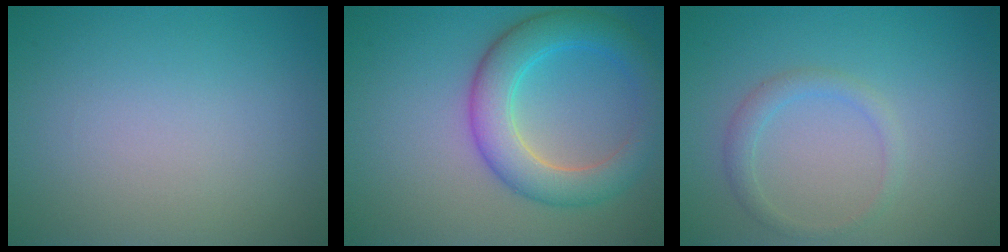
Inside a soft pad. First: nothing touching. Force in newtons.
{"total": 5.9, "press": 5.9, "slide": 0.1}
{"total": 1.7, "press": 1.7, "slide": 0.1}